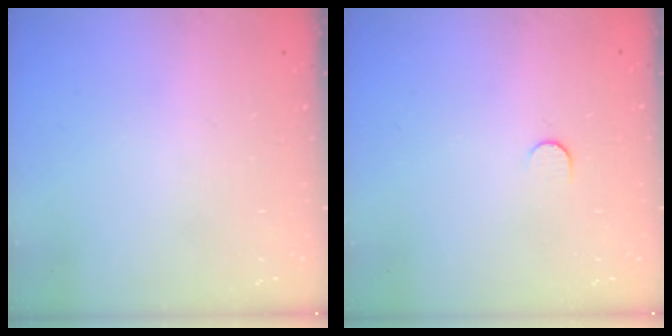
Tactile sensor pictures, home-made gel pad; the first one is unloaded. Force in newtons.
{"total": 4.9, "press": 4.9, "slide": 0.5}